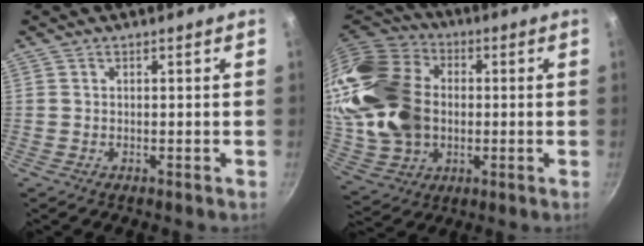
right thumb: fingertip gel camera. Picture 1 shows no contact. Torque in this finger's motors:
{"motor_torque": [1.55, 3.45, 0.72, -0.42, 0.52]}